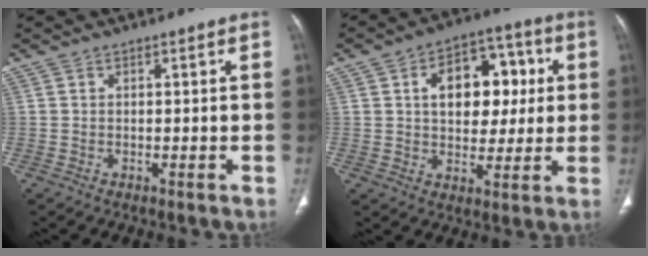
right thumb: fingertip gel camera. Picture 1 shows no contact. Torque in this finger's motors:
{"motor_torque": [0.48, 2.86, 0.89, 0.92, 0.37]}